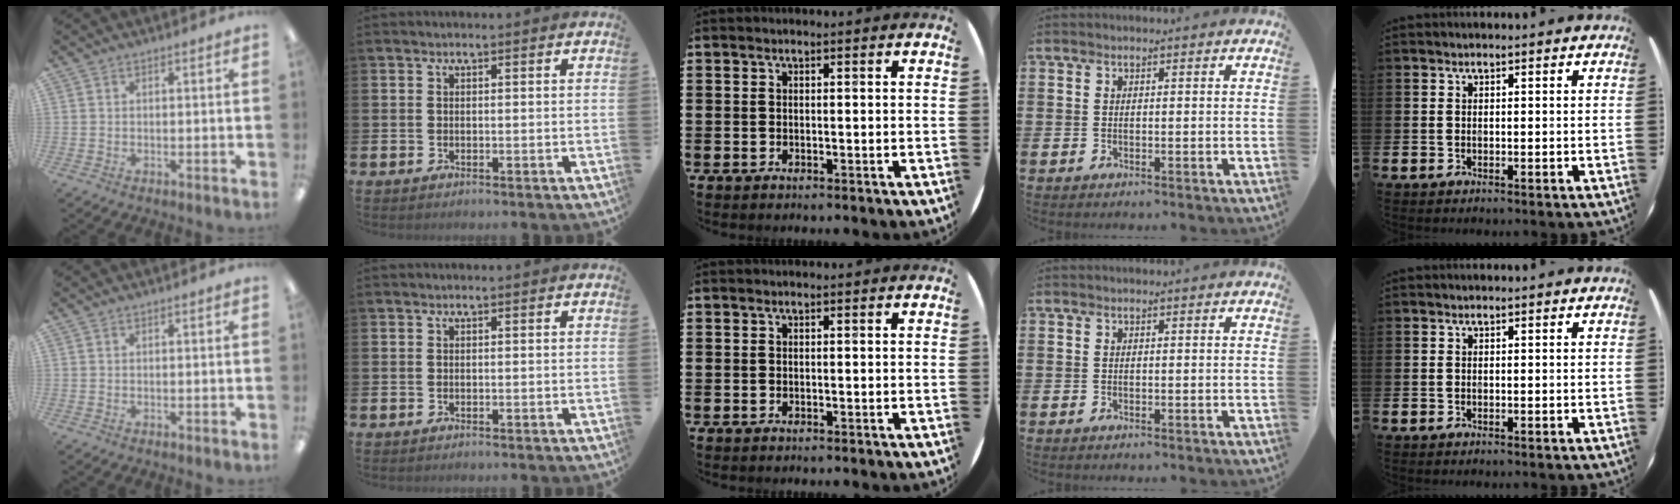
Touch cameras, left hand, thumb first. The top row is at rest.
{}